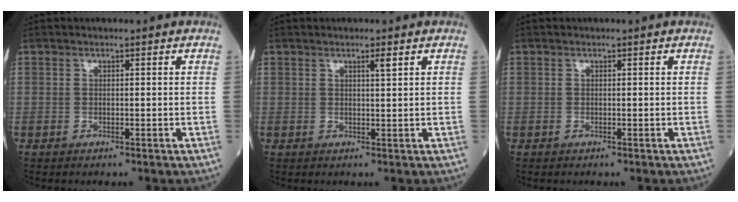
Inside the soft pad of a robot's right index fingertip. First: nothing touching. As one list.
[{"total": 1.4, "force": [0.8, -0.1, 1.2], "torque": [-0.021, -0.002, 0.014]}, {"total": 0.0}]